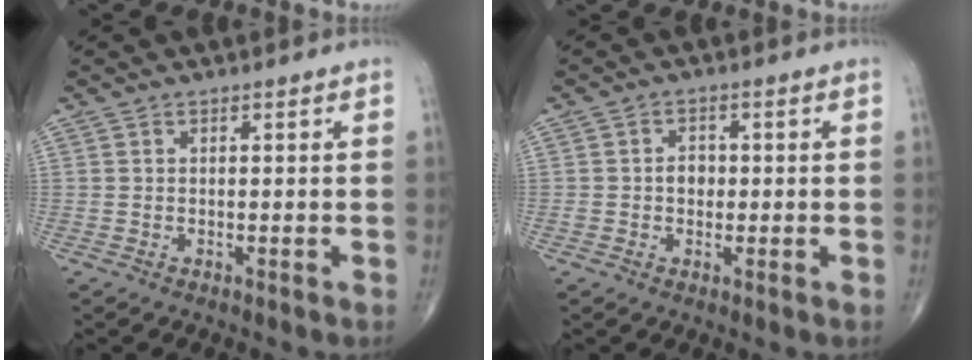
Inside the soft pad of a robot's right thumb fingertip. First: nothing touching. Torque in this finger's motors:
{"motor_torque": [0.45, 0.72, 0.29, 0.04, 0.04]}